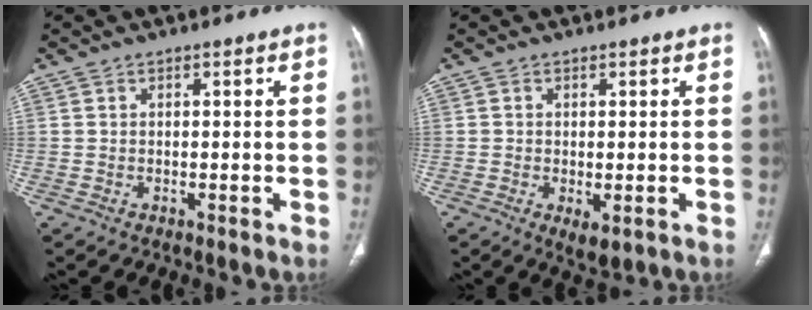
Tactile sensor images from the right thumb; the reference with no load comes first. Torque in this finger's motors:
{"motor_torque": [-0.48, -0.03, -0.19, 0.02, -0.01]}